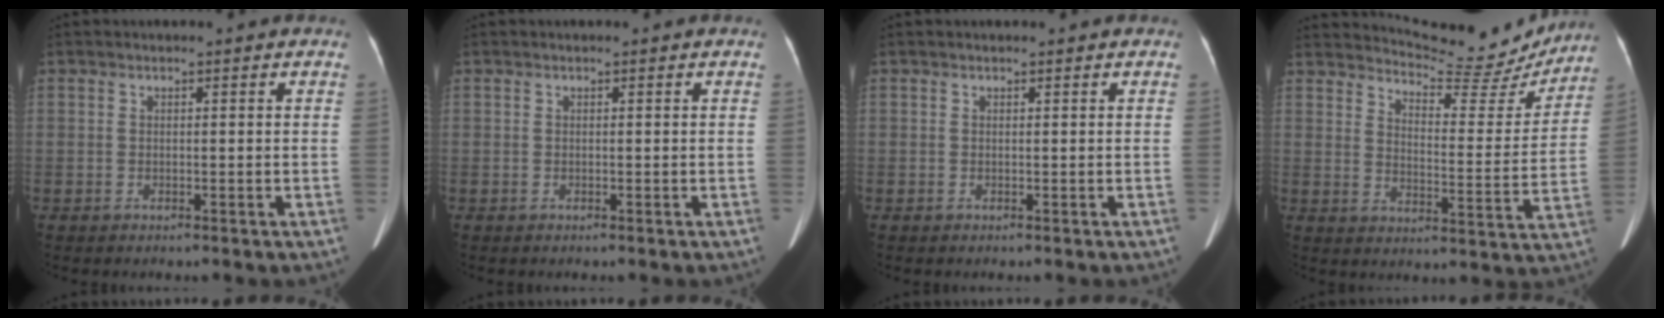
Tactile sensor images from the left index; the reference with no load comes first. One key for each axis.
{"total": 0.0}
{"total": 0.5, "fx": -0.1, "fy": 0.5, "fz": -0.2, "tx": 0.008, "ty": 0.001, "tz": 0.002}
{"total": 21.3, "fx": 19.4, "fy": 4.5, "fz": 7.5, "tx": -0.094, "ty": -0.048, "tz": 0.234}